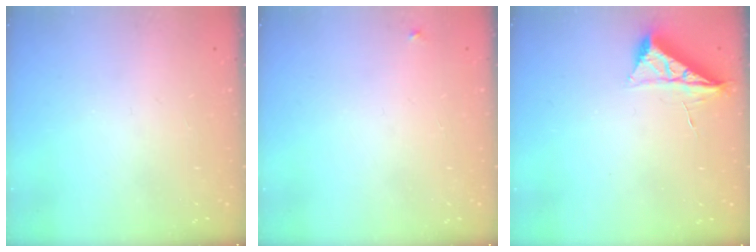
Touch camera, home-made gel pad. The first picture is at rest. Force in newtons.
{"total": 3.3, "press": 3.3, "slide": 0.4}
{"total": 6.3, "press": 6.2, "slide": 0.8}